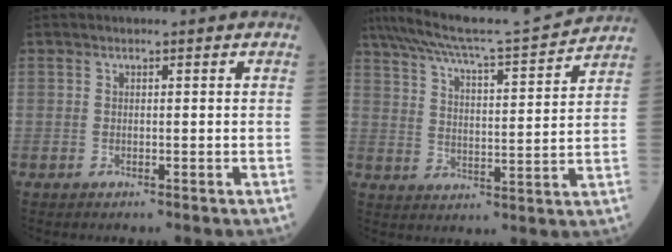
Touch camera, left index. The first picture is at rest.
{"total": 16.7, "force": [15.6, -1.1, 6.0], "torque": [-0.119, -0.012, 0.234]}